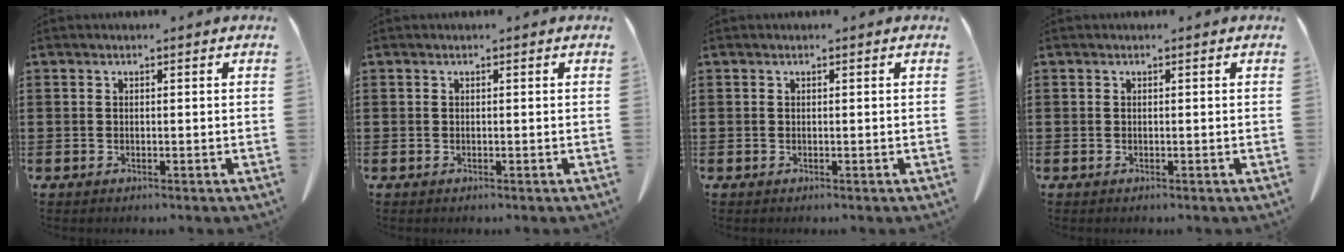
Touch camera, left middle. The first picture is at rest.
{"total": 0.0}
{"total": 0.0}
{"total": 0.0}